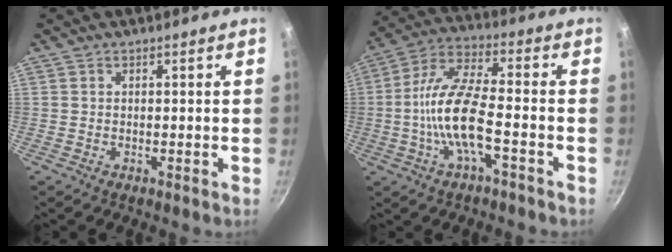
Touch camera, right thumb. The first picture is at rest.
{"total": 12.9, "force": [-2.8, 4.2, 11.9], "torque": [-0.255, 0.040, -0.055]}